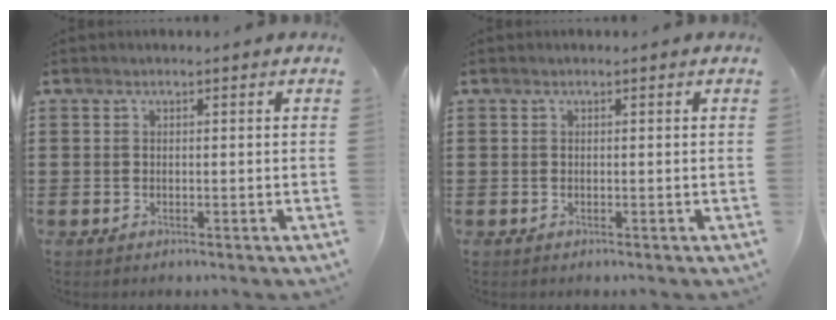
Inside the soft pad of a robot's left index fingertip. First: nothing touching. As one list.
[{"total": 0.0}]